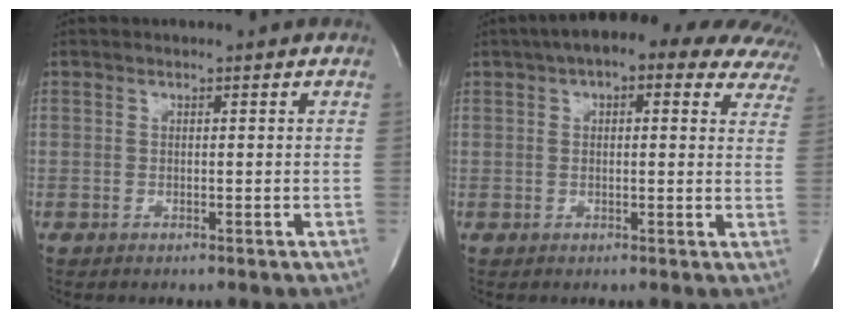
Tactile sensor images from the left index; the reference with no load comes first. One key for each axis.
{"total": 18.9, "fx": 14.2, "fy": 6.0, "fz": 10.8, "tx": -0.141, "ty": 0.043, "tz": 0.155}